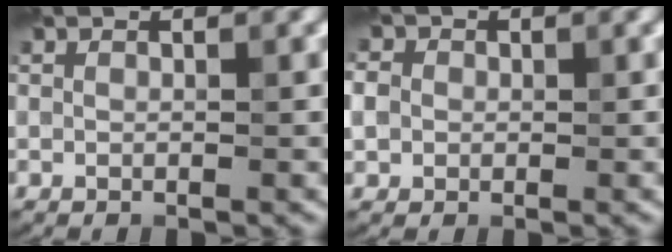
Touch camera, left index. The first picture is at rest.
{"total": 3.1, "force": [0.4, 2.8, 1.3], "torque": [-0.030, 0.019, -0.002]}